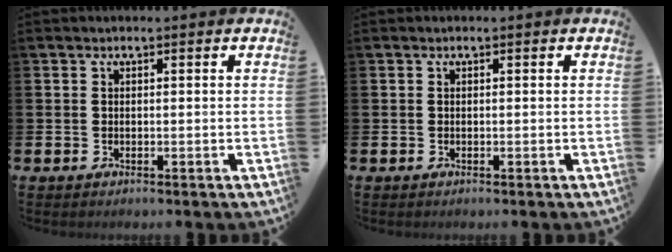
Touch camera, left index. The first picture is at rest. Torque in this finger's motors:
{"motor_torque": [-0.01, 0.01, 0.00, 0.00]}